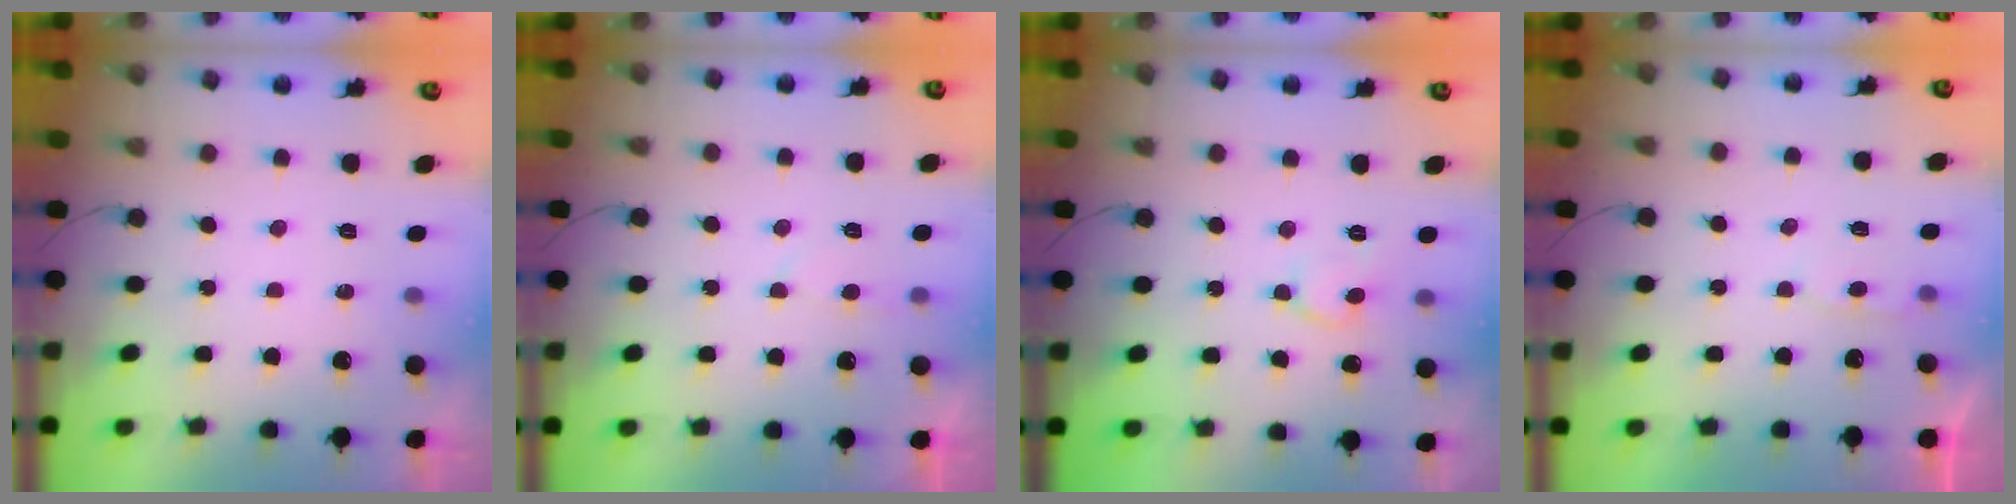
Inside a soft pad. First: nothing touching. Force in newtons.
{"total": 4.9, "press": 4.9, "slide": 0.3}
{"total": 7.7, "press": 7.7, "slide": 0.6}
{"total": 2.7, "press": 2.7, "slide": 0.3}